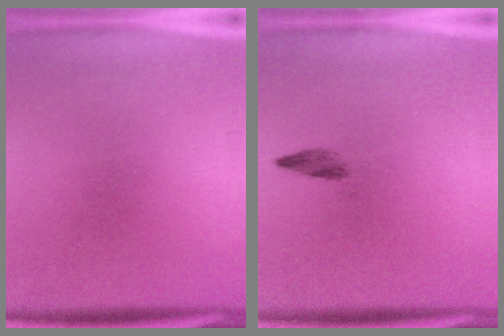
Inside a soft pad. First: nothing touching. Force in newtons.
{"total": 1.4}